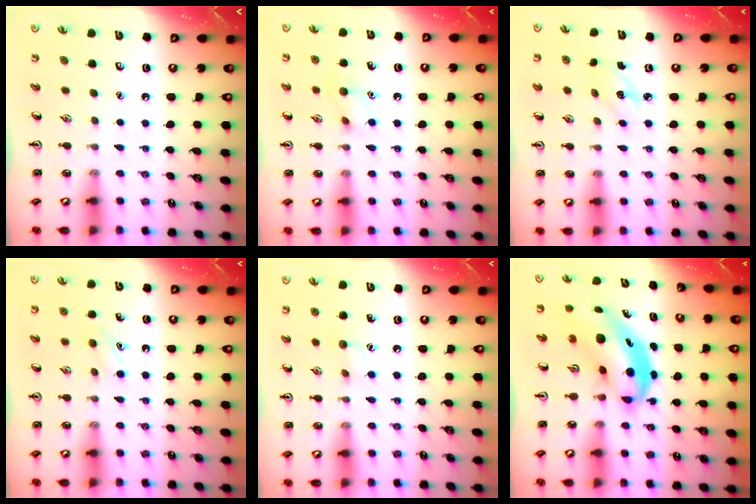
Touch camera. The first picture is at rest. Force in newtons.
{"total": 7.2, "press": 7.1, "slide": 1.3}
{"total": 2.7, "press": 2.6, "slide": 0.7}
{"total": 4.9, "press": 4.7, "slide": 1.3}
{"total": 5.8, "press": 5.5, "slide": 1.9}
{"total": 6.5, "press": 6.3, "slide": 1.7}